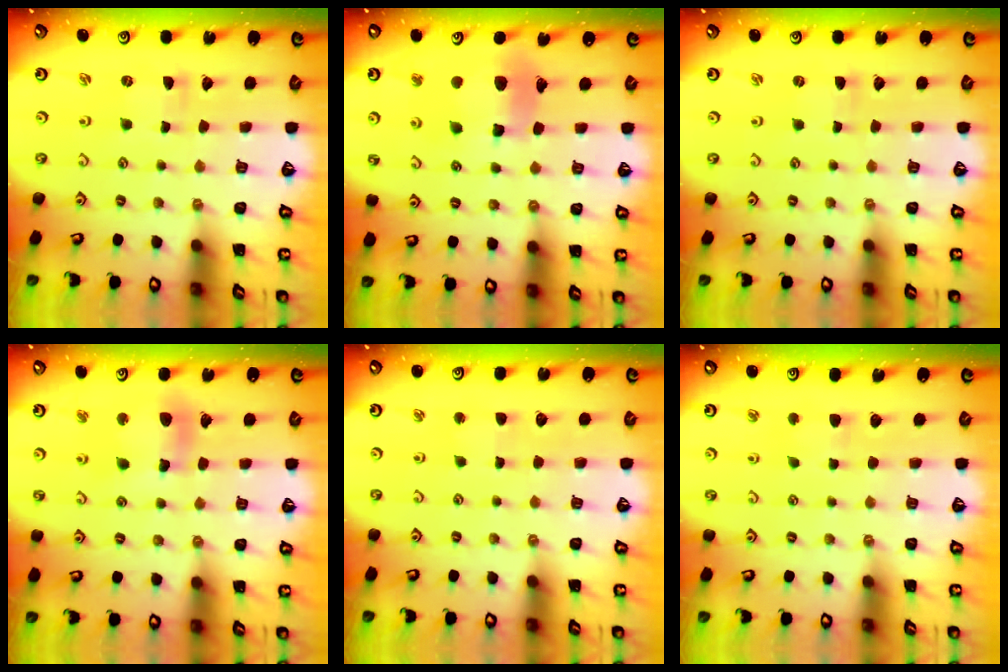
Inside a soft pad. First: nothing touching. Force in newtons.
{"total": 12.3, "press": 12.2, "slide": 1.3}
{"total": 0.0}
{"total": 11.7, "press": 11.6, "slide": 1.6}
{"total": 2.5, "press": 2.5, "slide": 0.2}
{"total": 3.3, "press": 3.2, "slide": 0.7}